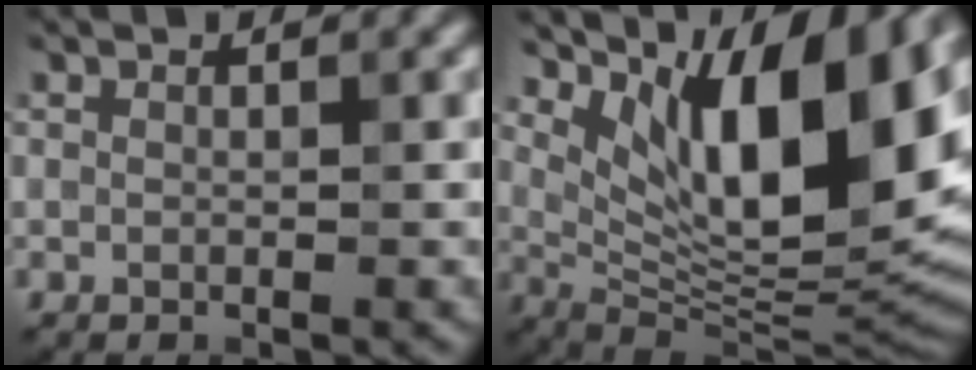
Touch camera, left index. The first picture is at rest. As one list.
[{"total": 14.6, "force": [5.7, 5.9, 12.1], "torque": [-0.164, -0.005, 0.105]}]